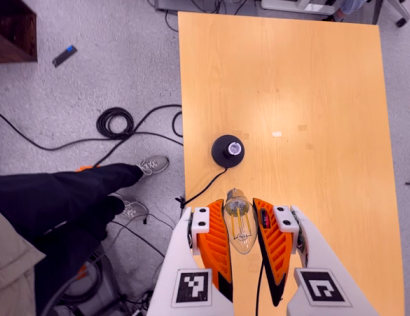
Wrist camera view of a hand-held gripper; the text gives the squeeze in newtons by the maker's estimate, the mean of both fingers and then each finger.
{"total": 21.3, "left": 24.1, "right": 18.5}